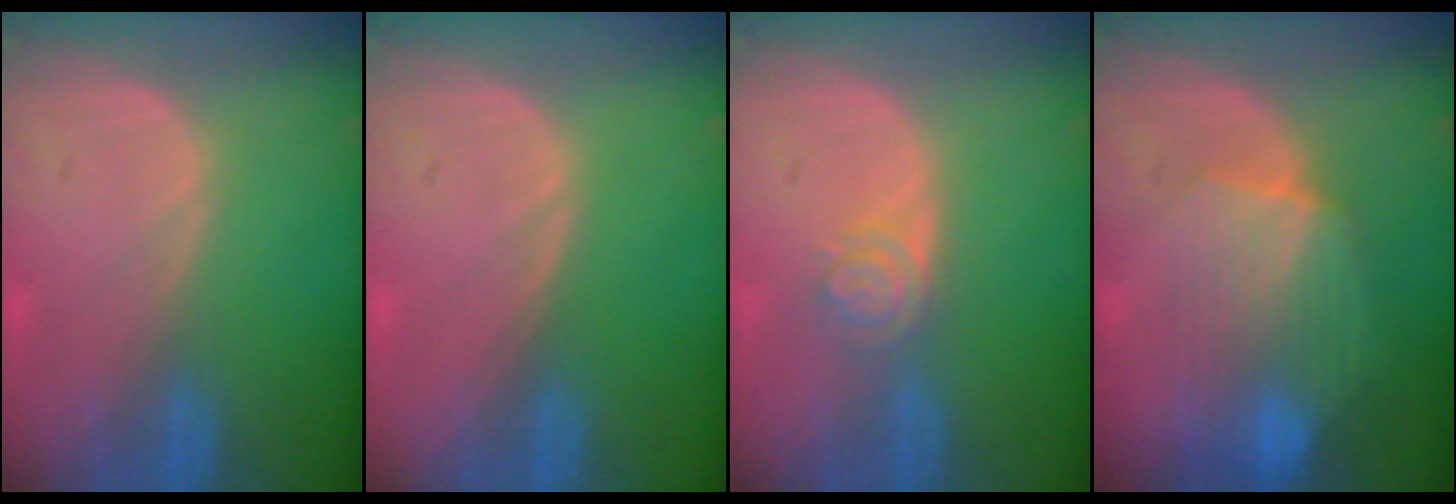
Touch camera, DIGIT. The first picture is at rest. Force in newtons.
{"total": 0.0}
{"total": 4.0, "press": 3.3, "slide": 2.1}
{"total": 8.4, "press": 8.0, "slide": 2.7}